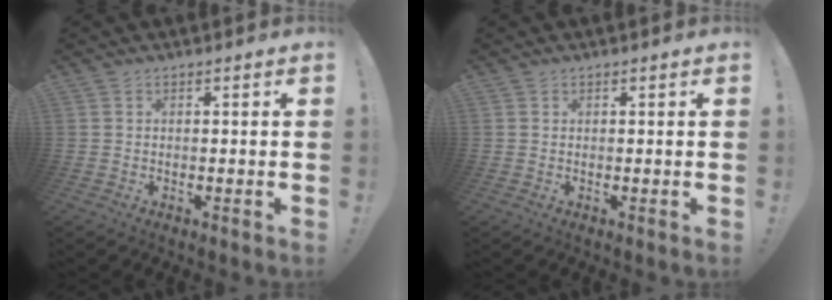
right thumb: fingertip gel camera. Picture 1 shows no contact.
{"total": 0.0}